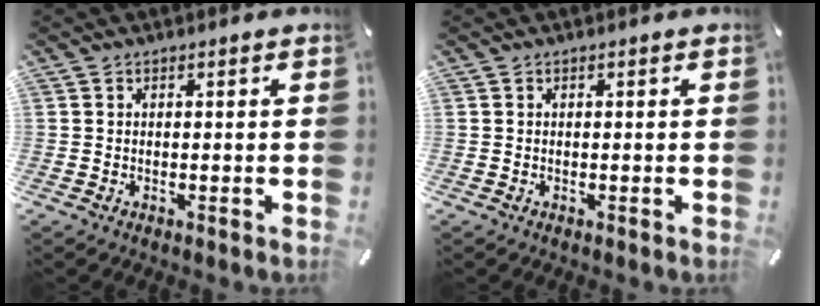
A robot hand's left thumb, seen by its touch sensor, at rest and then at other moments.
{"total": 0.0}